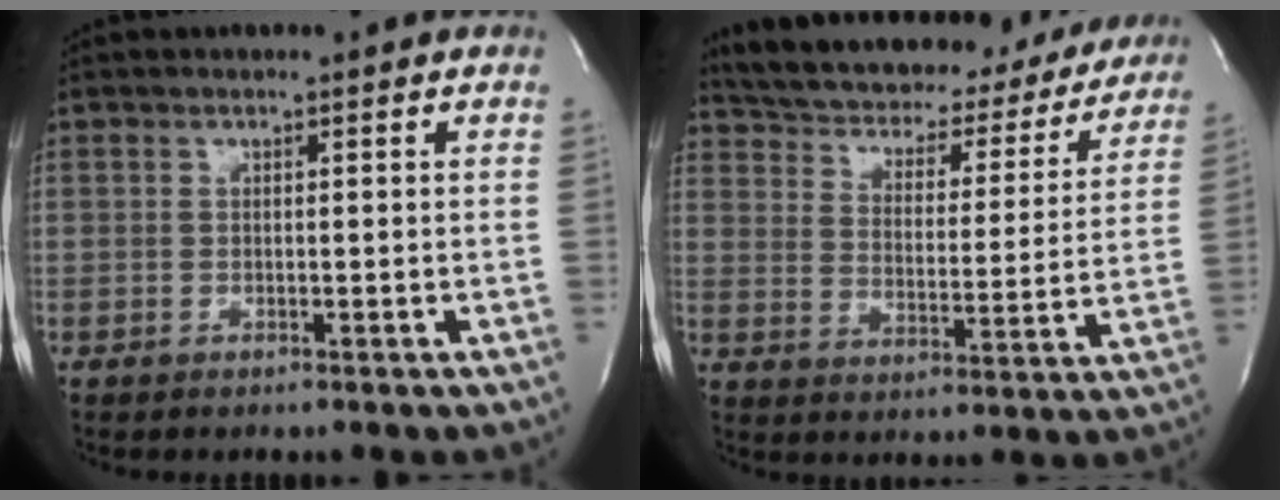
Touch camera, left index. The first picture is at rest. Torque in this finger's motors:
{"motor_torque": [1.08, -1.06, 0.19, 0.05]}